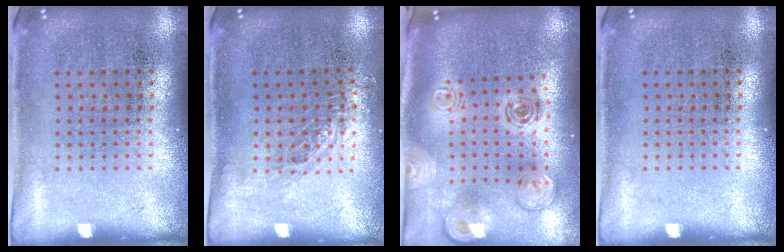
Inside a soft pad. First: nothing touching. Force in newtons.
{"total": 0.7, "press": 0.7, "slide": 0.1}
{"total": 2.2, "press": 1.8, "slide": 1.4}
{"total": 0.0}